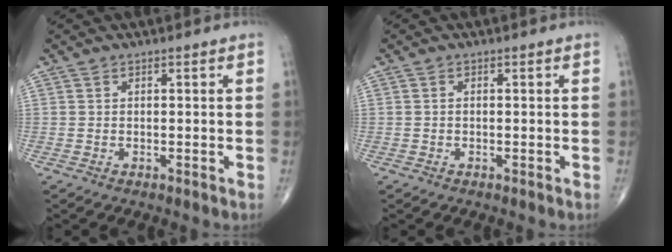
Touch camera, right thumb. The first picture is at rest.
{"total": 0.0}